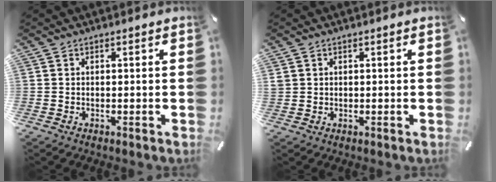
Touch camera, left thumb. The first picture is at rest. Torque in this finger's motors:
{"motor_torque": [0.41, 0.38, 0.25, -0.28, 0.07]}